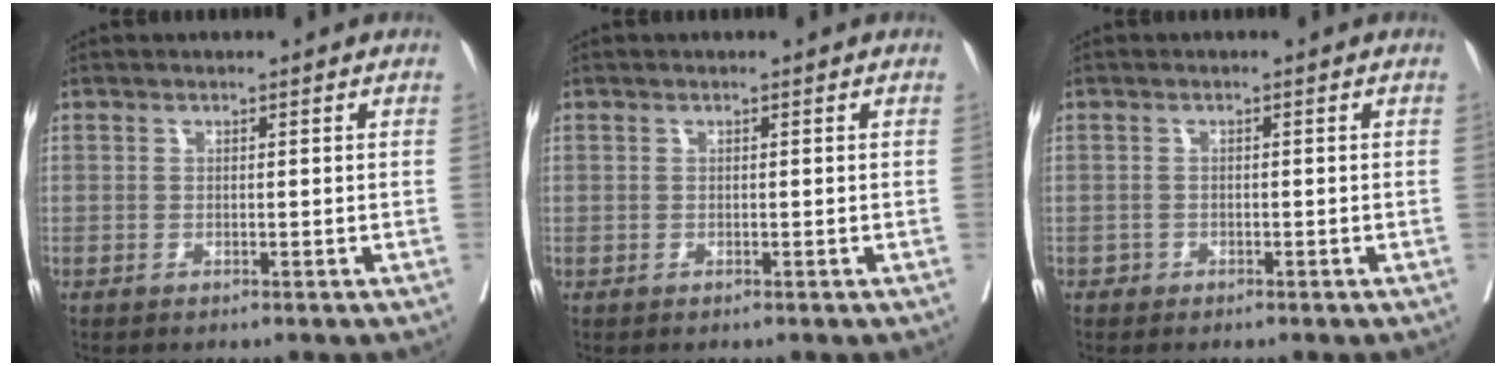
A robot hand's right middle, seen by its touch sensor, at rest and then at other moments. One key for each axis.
{"total": 0.0}
{"total": 0.6, "fx": -0.4, "fy": 0.5, "fz": 0.0, "tx": -0.001, "ty": 0.003, "tz": -0.008}